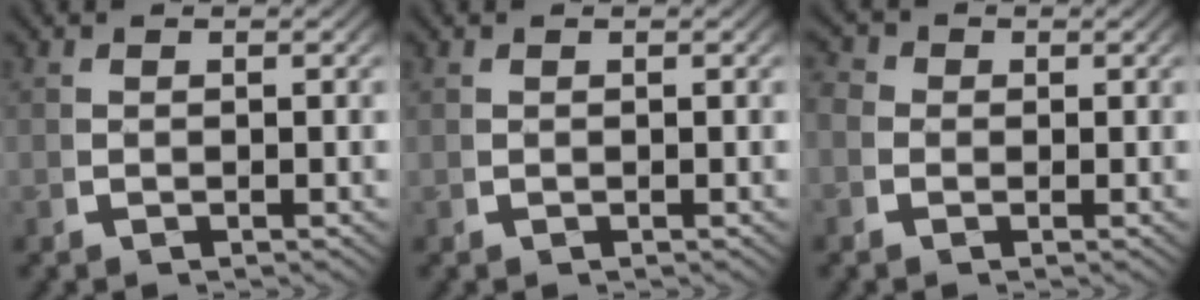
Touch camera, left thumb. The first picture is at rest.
{"total": 0.0}
{"total": 2.3, "force": [-0.1, 2.2, 0.5], "torque": [-0.009, -0.006, -0.012]}